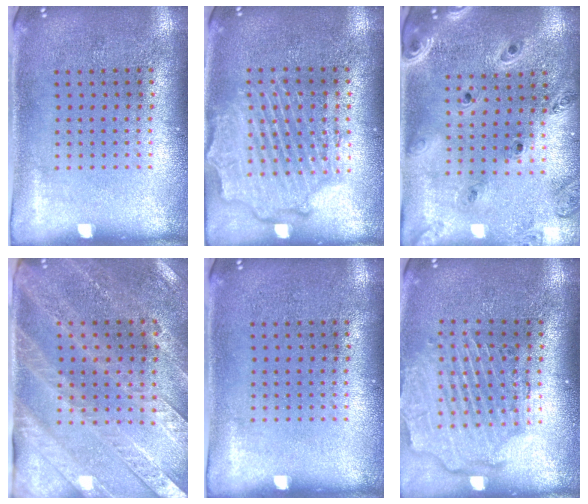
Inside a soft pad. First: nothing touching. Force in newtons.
{"total": 2.4, "press": 2.2, "slide": 0.8}
{"total": 1.3, "press": 1.3, "slide": 0.2}
{"total": 2.9, "press": 2.7, "slide": 1.1}
{"total": 0.0}
{"total": 2.6, "press": 2.2, "slide": 1.4}